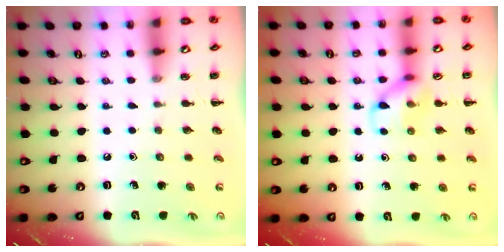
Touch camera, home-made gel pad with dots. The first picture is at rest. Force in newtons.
{"total": 10.2, "press": 10.2, "slide": 0.9}